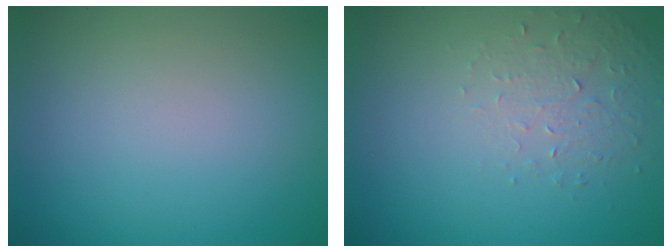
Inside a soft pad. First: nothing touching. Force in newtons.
{"total": 1.6, "press": 0.9, "slide": 1.3}